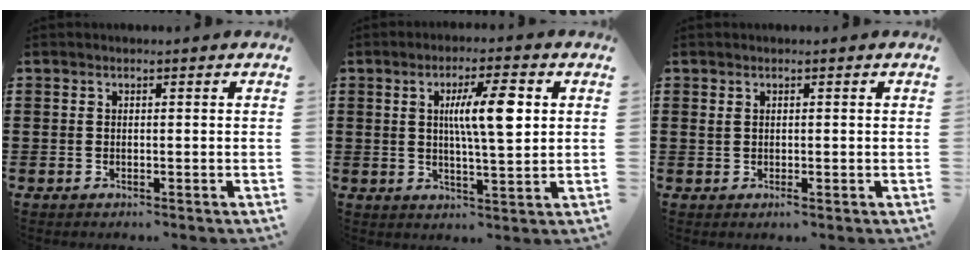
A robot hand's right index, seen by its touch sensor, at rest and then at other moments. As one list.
[{"total": 8.4, "force": [1.9, 1.6, 8.0], "torque": [-0.148, 0.001, 0.027]}, {"total": 1.1, "force": [0.1, 0.4, 1.0], "torque": [-0.020, 0.003, 0.001]}]